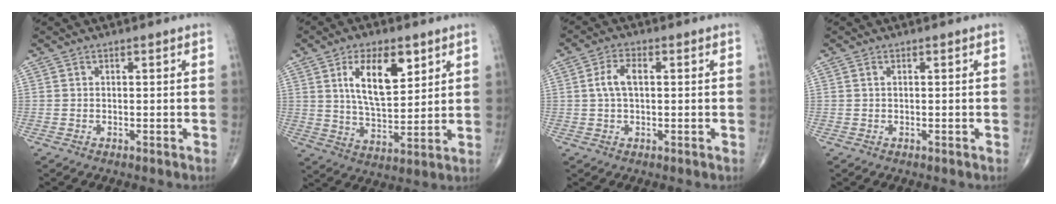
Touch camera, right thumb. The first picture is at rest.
{"total": 12.7, "force": [5.3, 5.9, 9.9], "torque": [-0.144, -0.029, 0.099]}
{"total": 4.7, "force": [0.7, 2.3, 4.0], "torque": [-0.087, 0.010, 0.011]}
{"total": 0.5, "force": [0.2, 0.2, 0.4], "torque": [-0.011, 0.005, 0.004]}